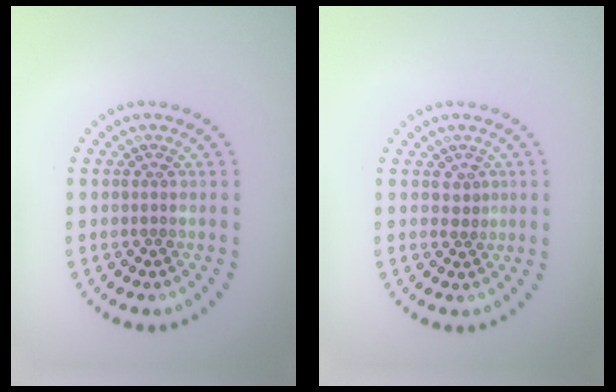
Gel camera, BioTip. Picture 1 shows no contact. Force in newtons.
{"total": 1.0, "press": 0.8, "slide": 0.7}